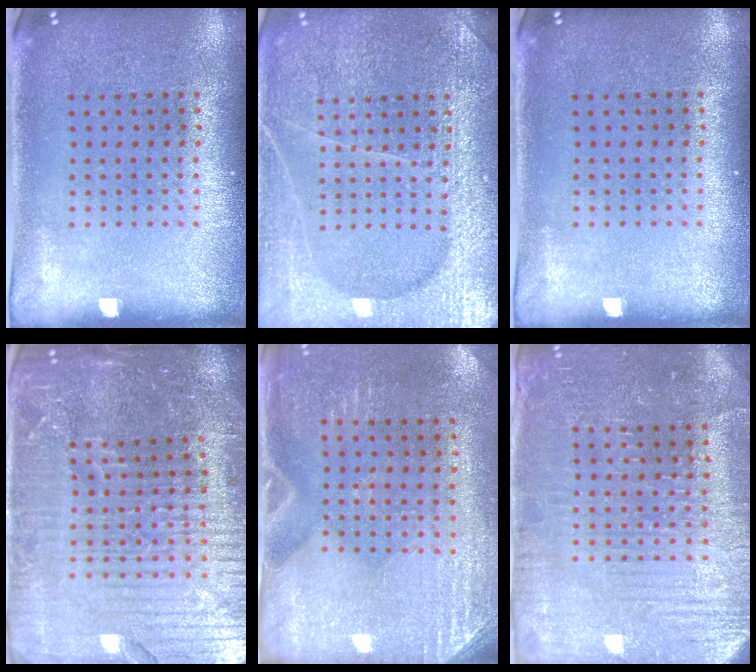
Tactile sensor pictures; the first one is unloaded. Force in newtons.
{"total": 5.3, "press": 5.3, "slide": 0.6}
{"total": 0.0}
{"total": 6.1, "press": 5.4, "slide": 2.8}
{"total": 2.8, "press": 2.5, "slide": 1.3}
{"total": 3.5, "press": 3.5, "slide": 0.6}